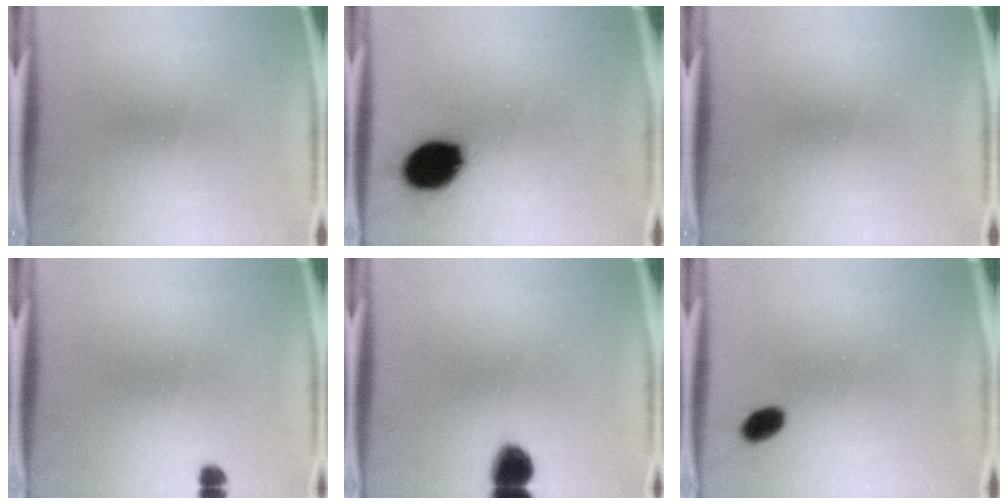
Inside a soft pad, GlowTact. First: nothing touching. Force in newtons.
{"total": 12.9}
{"total": 0.0}
{"total": 1.4}
{"total": 6.9}
{"total": 3.4}